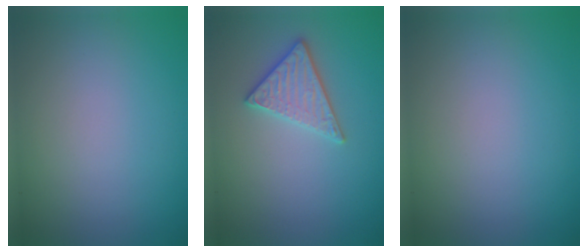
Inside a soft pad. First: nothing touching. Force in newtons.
{"total": 2.8, "press": 2.7, "slide": 0.7}
{"total": 0.0}